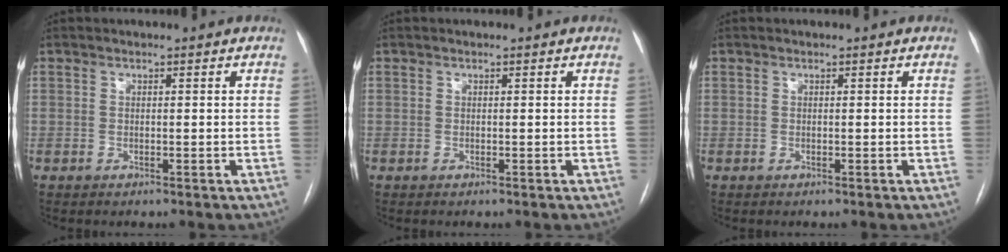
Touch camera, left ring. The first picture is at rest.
{"total": 0.0}
{"total": 0.0}